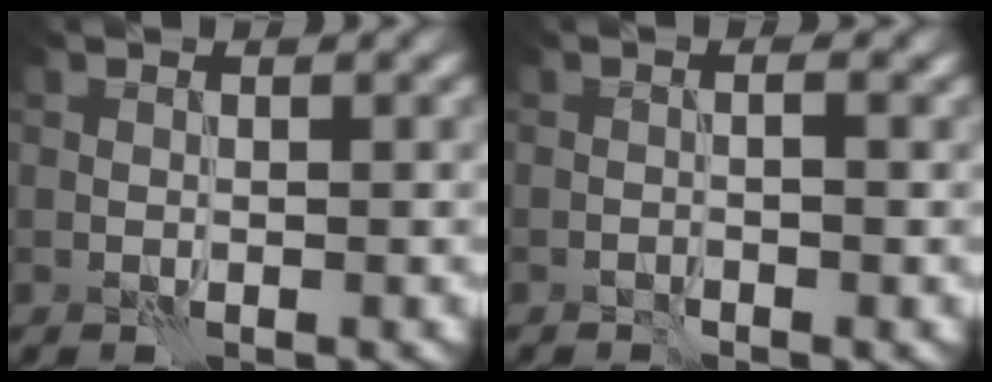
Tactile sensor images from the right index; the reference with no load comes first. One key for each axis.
{"total": 1.1, "fx": -0.6, "fy": 0.1, "fz": 0.9, "tx": -0.014, "ty": 0.003, "tz": -0.013}